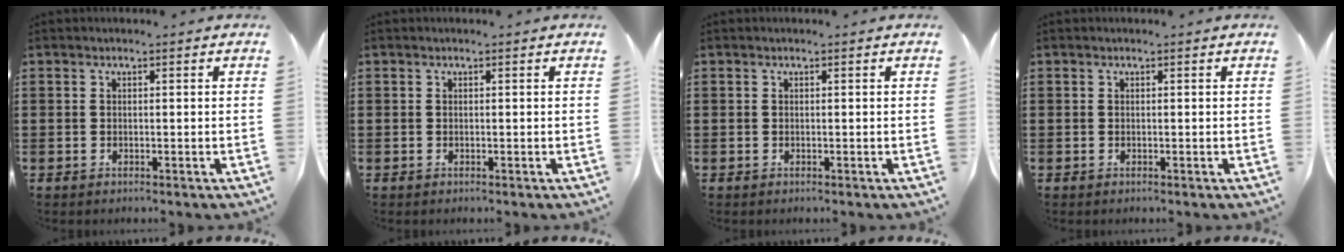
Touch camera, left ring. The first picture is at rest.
{"total": 0.0}
{"total": 0.0}
{"total": 0.0}